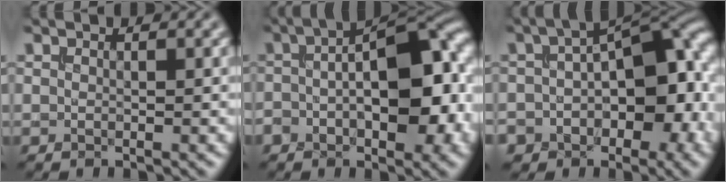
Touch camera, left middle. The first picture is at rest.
{"total": 13.9, "force": [-0.7, 6.8, 12.1], "torque": [-0.143, 0.020, -0.016]}
{"total": 13.8, "force": [-1.9, 8.3, 10.9], "torque": [-0.138, 0.001, -0.032]}